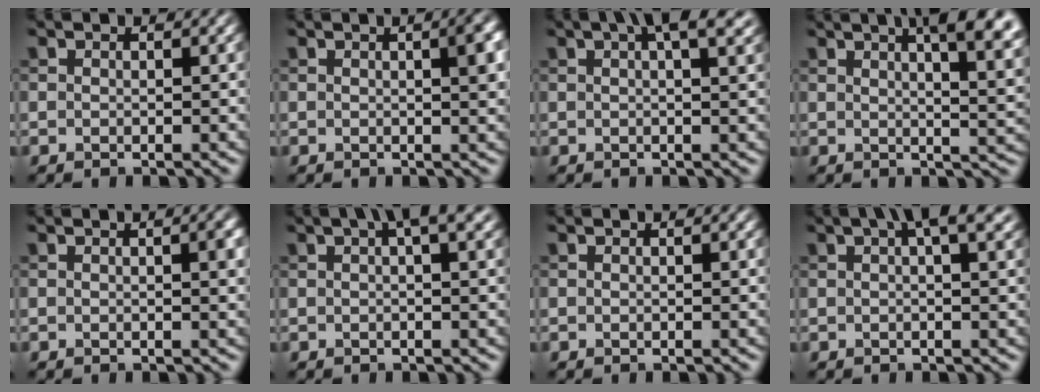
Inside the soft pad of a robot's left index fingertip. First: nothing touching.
{"total": 3.1, "force": [0.7, 0.8, 2.9], "torque": [-0.028, 0.009, 0.007]}
{"total": 5.8, "force": [3.1, 1.7, 4.6], "torque": [-0.045, 0.019, 0.030]}
{"total": 12.7, "force": [6.3, 5.3, 9.7], "torque": [-0.082, 0.056, 0.065]}
{"total": 1.9, "force": [0.4, 0.5, 1.8], "torque": [-0.017, 0.004, 0.004]}
{"total": 3.8, "force": [1.8, 0.6, 3.3], "torque": [-0.042, 0.009, 0.025]}
{"total": 0.0}
{"total": 4.7, "force": [2.3, 1.0, 4.0], "torque": [-0.050, 0.010, 0.030]}